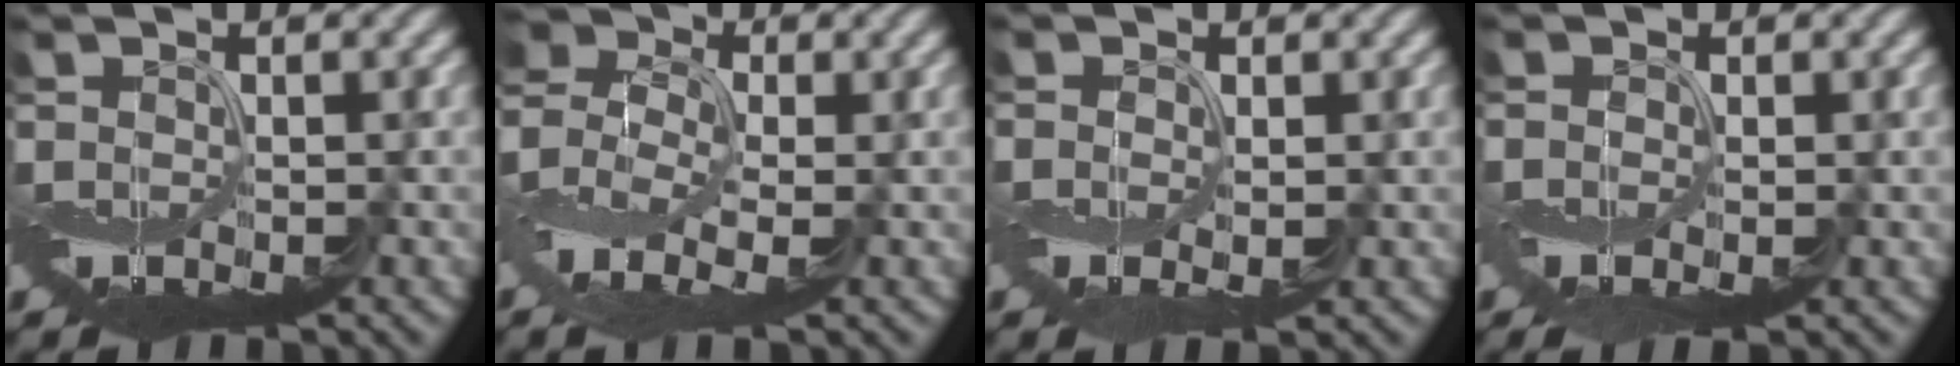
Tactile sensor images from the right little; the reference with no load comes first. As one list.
[{"total": 5.5, "force": [-1.5, 3.4, 4.0], "torque": [-0.106, 0.005, -0.045]}, {"total": 1.4, "force": [-0.1, 0.8, 1.2], "torque": [-0.023, -0.004, 0.001]}, {"total": 1.8, "force": [-0.6, 0.9, 1.4], "torque": [-0.026, -0.006, -0.004]}]